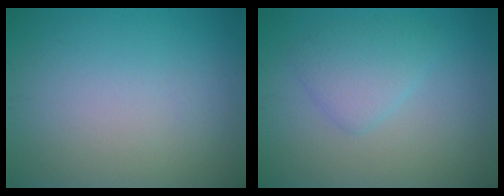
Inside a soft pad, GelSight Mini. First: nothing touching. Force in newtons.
{"total": 2.6, "press": 2.6, "slide": 0.2}